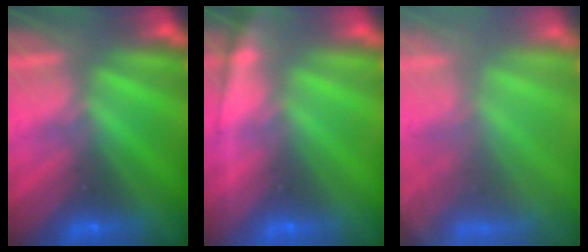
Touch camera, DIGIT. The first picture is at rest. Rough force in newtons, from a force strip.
{"total": 1.4}
{"total": 6.9}